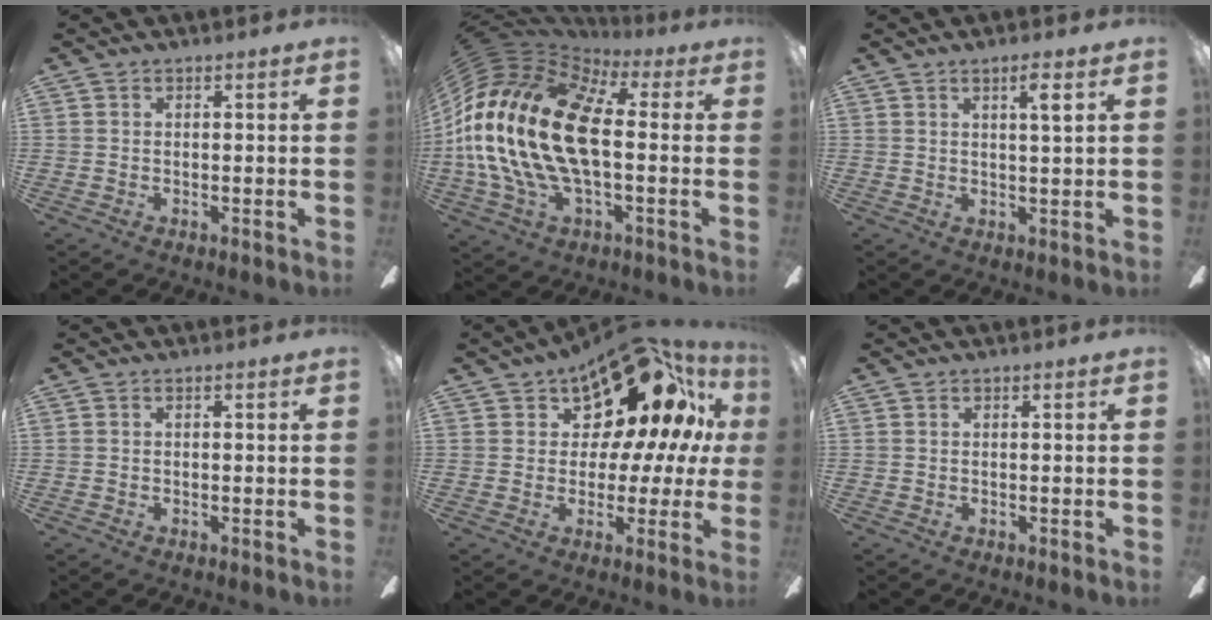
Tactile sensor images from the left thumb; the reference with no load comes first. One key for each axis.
{"total": 26.8, "fx": 0.3, "fy": 13.8, "fz": 22.9, "tx": -0.500, "ty": 0.012, "tz": 0.002}
{"total": 3.6, "fx": 2.0, "fy": 0.0, "fz": 3.0, "tx": -0.054, "ty": -0.003, "tz": 0.030}
{"total": 0.0}
{"total": 18.4, "fx": 11.8, "fy": 9.2, "fz": 10.7, "tx": -0.153, "ty": -0.082, "tz": 0.201}
{"total": 0.0}